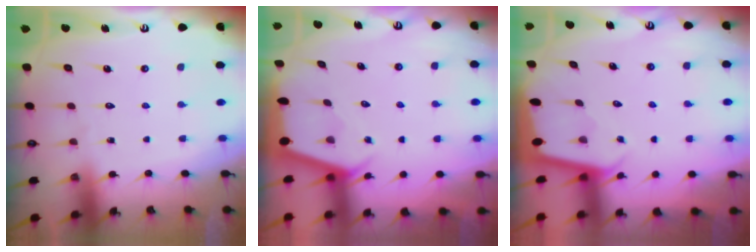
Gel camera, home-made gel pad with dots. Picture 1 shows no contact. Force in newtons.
{"total": 2.4, "press": 2.4, "slide": 0.3}
{"total": 1.9, "press": 1.9, "slide": 0.0}